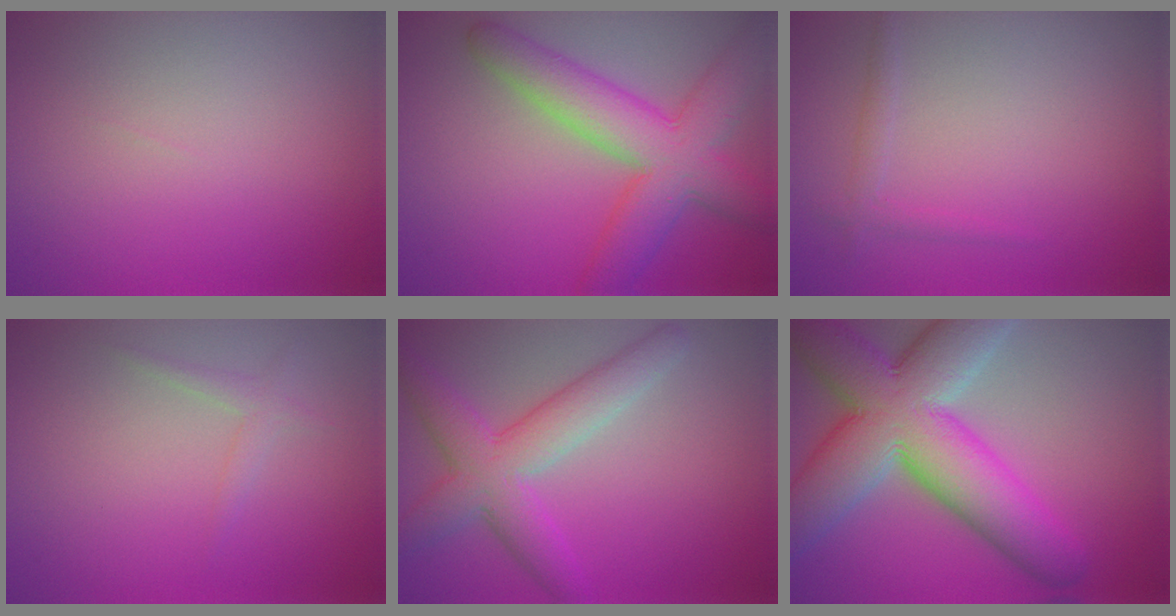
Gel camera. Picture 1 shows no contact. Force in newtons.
{"total": 8.2, "press": 8.2, "slide": 0.3}
{"total": 1.2, "press": 1.2, "slide": 0.0}
{"total": 1.2, "press": 1.1, "slide": 0.1}
{"total": 5.9, "press": 5.9, "slide": 0.3}
{"total": 13.5, "press": 13.5, "slide": 1.1}